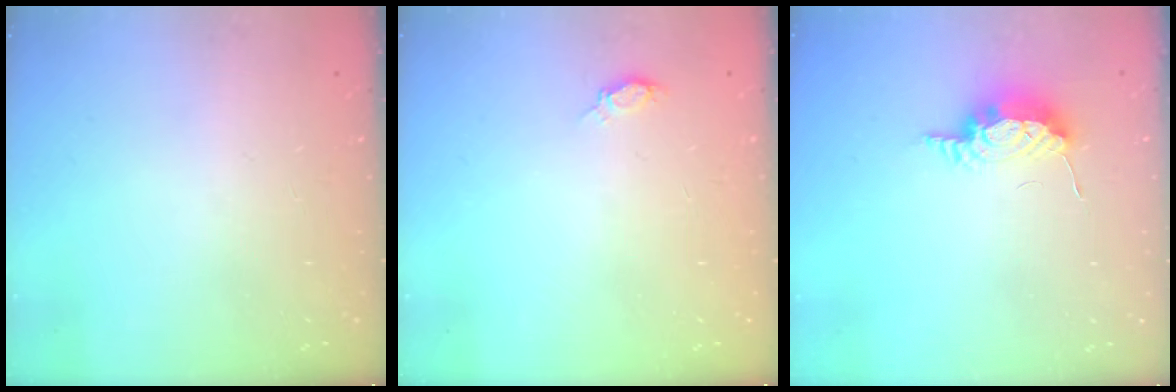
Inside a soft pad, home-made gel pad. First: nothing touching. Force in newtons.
{"total": 9.3, "press": 4.9, "slide": 8.0}
{"total": 9.5, "press": 8.5, "slide": 4.1}